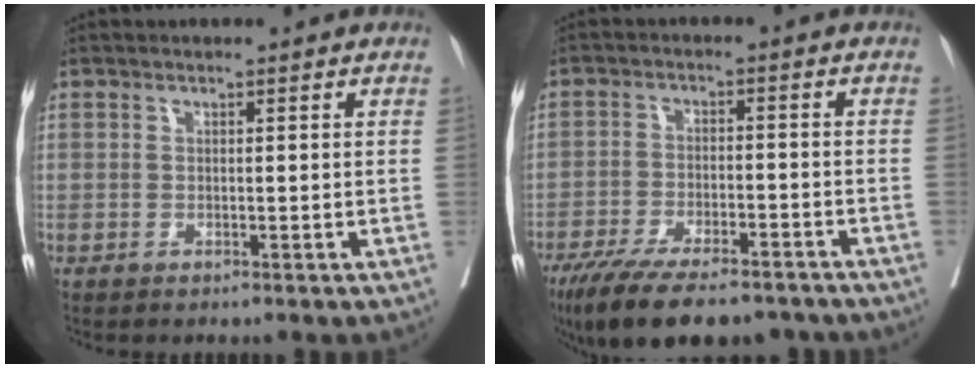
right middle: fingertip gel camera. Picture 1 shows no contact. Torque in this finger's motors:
{"motor_torque": [1.10, -1.04, 0.25, 0.14]}